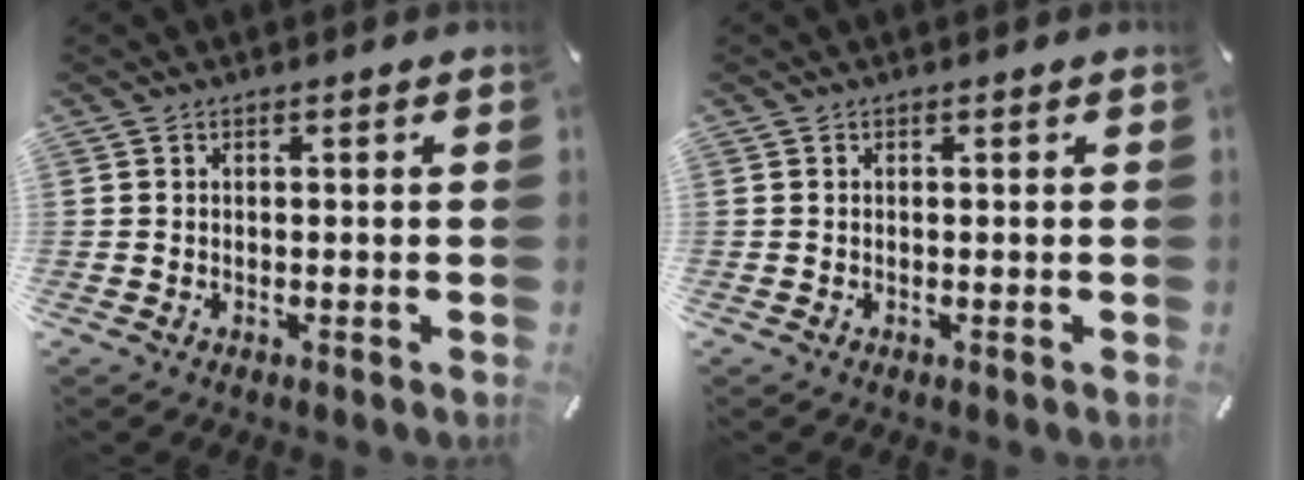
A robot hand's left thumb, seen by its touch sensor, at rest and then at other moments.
{"total": 0.0}